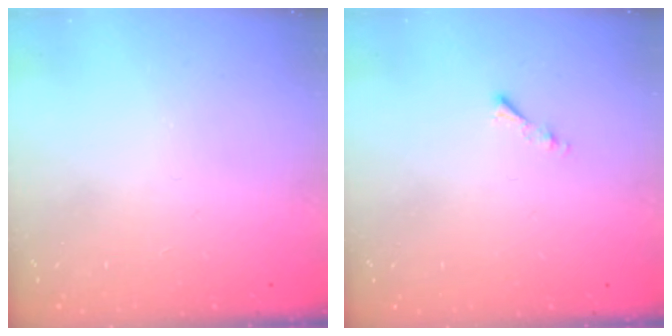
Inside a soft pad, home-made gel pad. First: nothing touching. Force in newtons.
{"total": 0.8, "press": 0.7, "slide": 0.3}